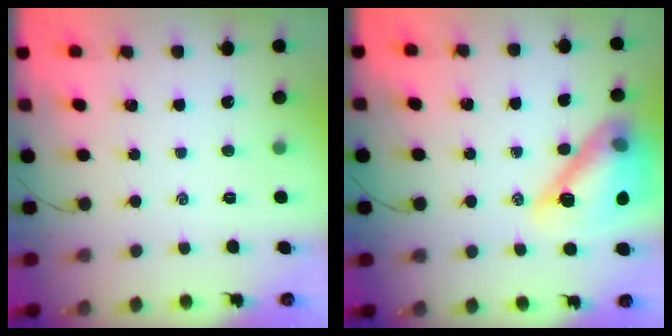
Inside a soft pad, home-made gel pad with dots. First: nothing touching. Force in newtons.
{"total": 17.7, "press": 17.5, "slide": 2.4}